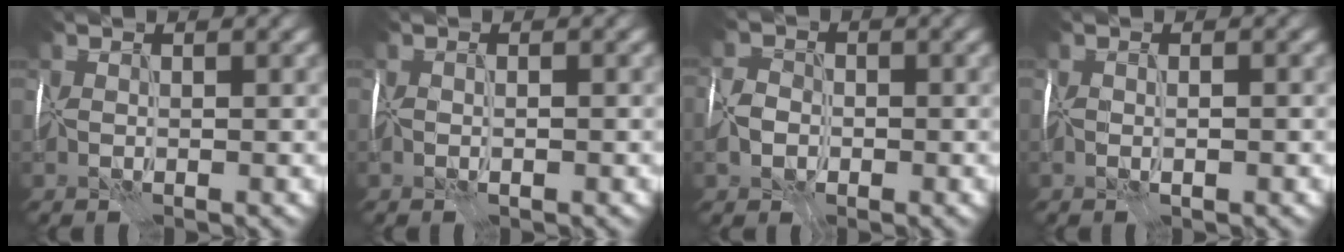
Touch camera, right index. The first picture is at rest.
{"total": 0.9, "force": [-0.8, 0.0, 0.3], "torque": [-0.003, -0.002, -0.014]}
{"total": 3.3, "force": [-1.4, 2.5, 1.7], "torque": [-0.038, -0.001, -0.031]}
{"total": 1.0, "force": [-0.9, 0.0, 0.6], "torque": [-0.010, -0.002, -0.016]}